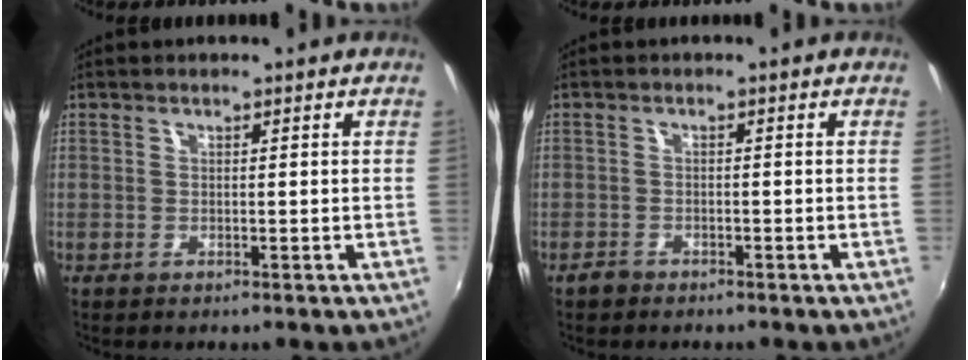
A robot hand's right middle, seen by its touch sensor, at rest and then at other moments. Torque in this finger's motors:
{"motor_torque": [0.20, -0.03, -0.05, 0.00]}